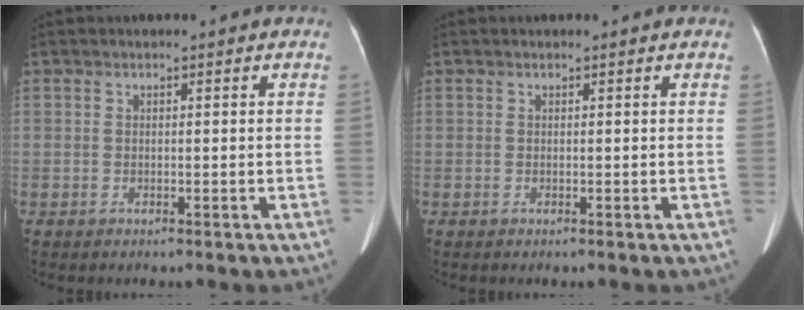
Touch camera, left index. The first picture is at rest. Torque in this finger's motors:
{"motor_torque": [0.00, 0.00, 0.00, 0.00]}